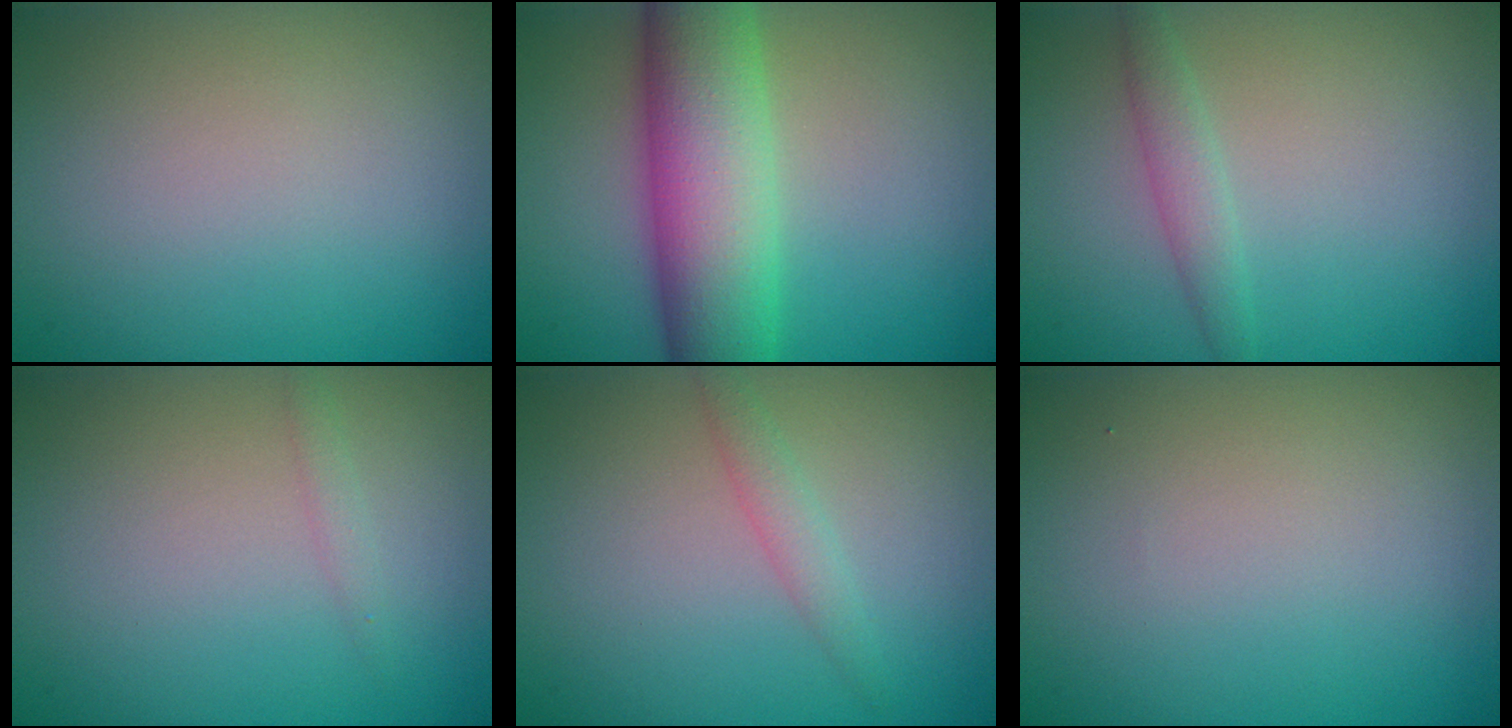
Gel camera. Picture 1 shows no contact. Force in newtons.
{"total": 10.3, "press": 10.3, "slide": 0.3}
{"total": 1.9, "press": 1.9, "slide": 0.1}
{"total": 0.8, "press": 0.8, "slide": 0.0}
{"total": 1.6, "press": 1.6, "slide": 0.0}
{"total": 0.0}